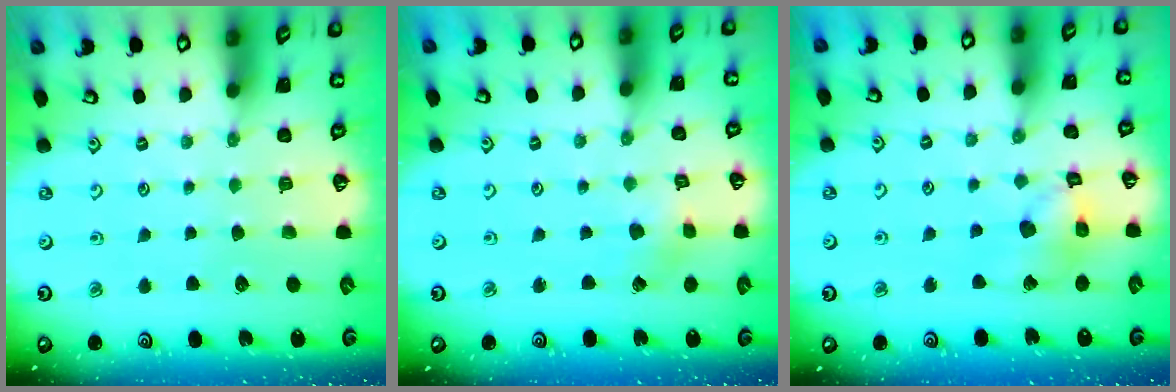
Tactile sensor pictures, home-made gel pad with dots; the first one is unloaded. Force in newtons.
{"total": 2.2, "press": 2.2, "slide": 0.3}
{"total": 12.7, "press": 12.6, "slide": 1.8}